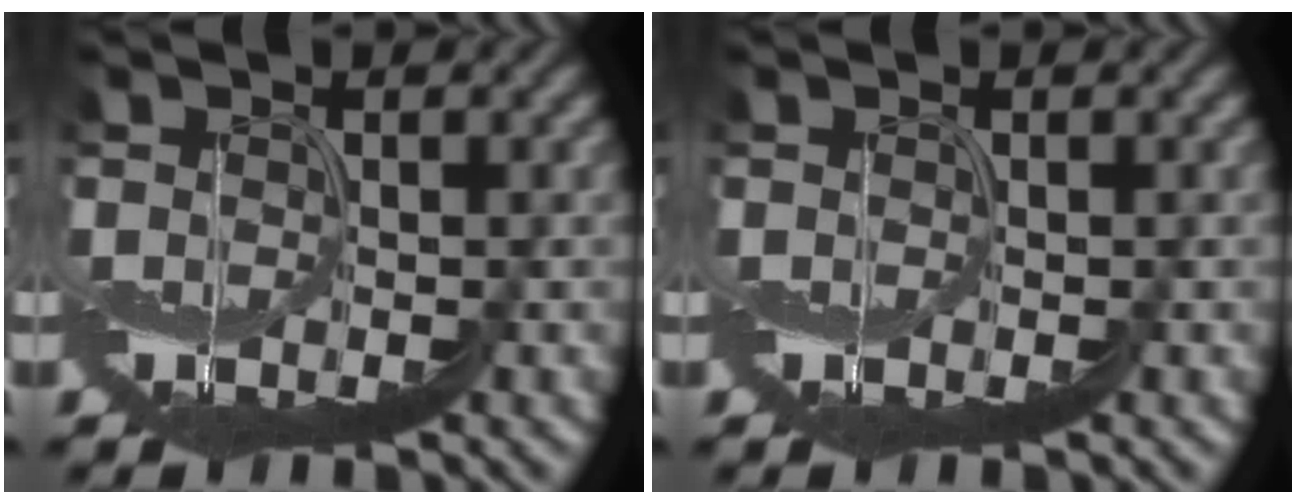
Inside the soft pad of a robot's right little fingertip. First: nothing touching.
{"total": 0.0}